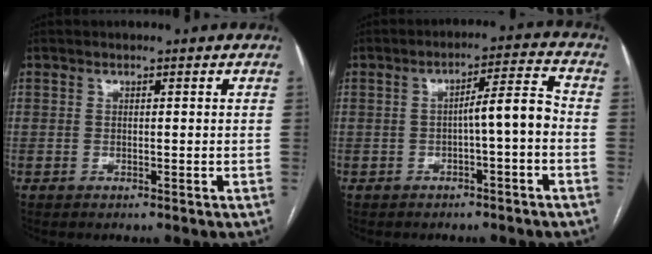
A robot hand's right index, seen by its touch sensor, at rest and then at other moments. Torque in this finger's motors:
{"motor_torque": [0.81, -0.09, 0.43, 0.10]}